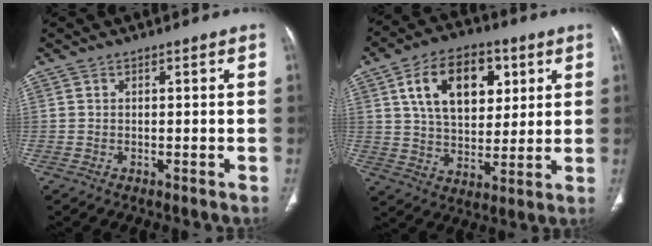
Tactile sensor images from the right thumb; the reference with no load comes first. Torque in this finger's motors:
{"motor_torque": [-0.19, 2.77, 1.67, 0.73, 0.45]}